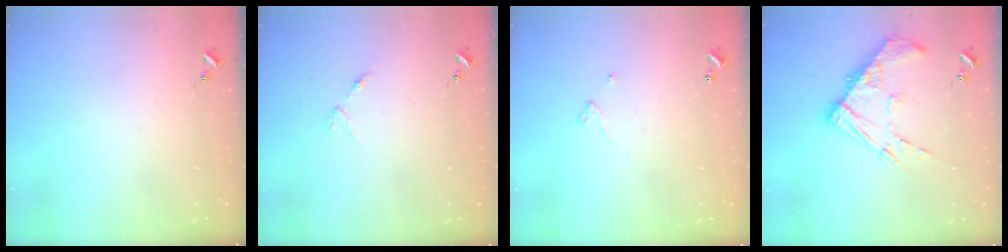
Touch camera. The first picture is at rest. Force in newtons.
{"total": 3.1, "press": 3.0, "slide": 0.5}
{"total": 2.6, "press": 2.6, "slide": 0.2}
{"total": 13.3, "press": 13.2, "slide": 1.2}